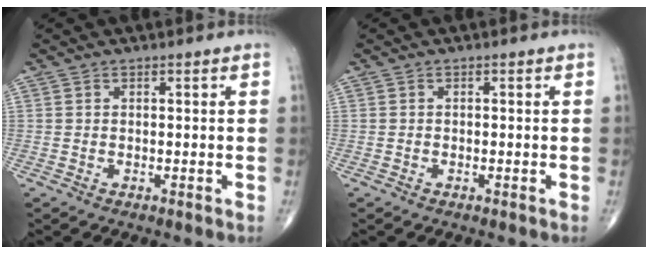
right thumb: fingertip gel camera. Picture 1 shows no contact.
{"total": 0.0}